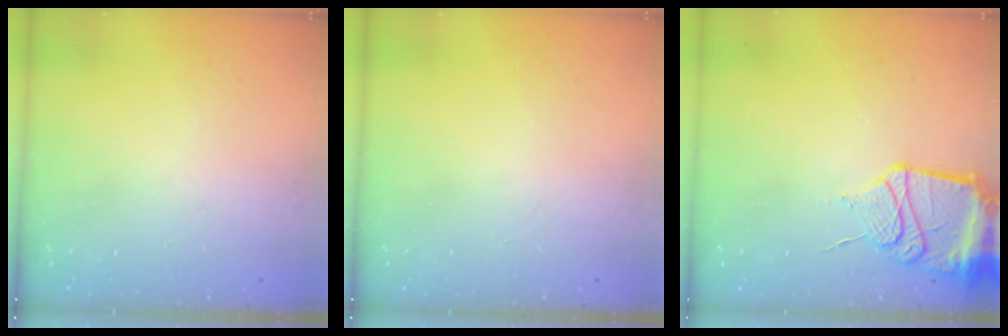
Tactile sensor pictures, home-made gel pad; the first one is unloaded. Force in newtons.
{"total": 0.0}
{"total": 13.0, "press": 13.0, "slide": 1.5}